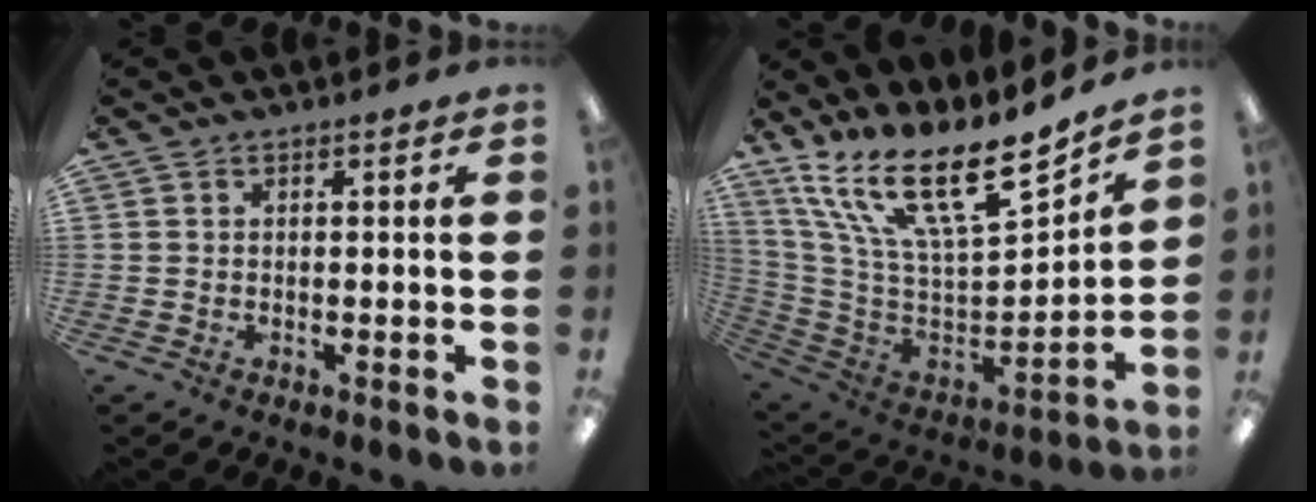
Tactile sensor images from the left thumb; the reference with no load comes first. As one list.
[{"total": 21.1, "force": [14.4, 7.0, 13.8], "torque": [-0.243, -0.105, 0.250]}]